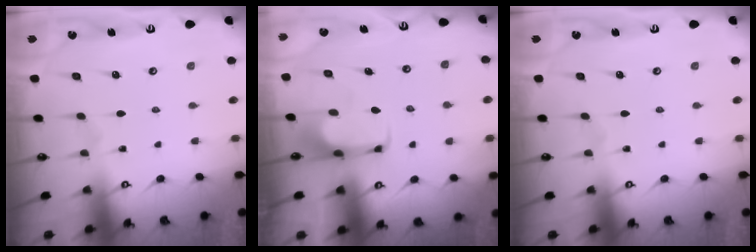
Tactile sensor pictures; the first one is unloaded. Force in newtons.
{"total": 1.9, "press": 1.8, "slide": 0.4}
{"total": 0.0}